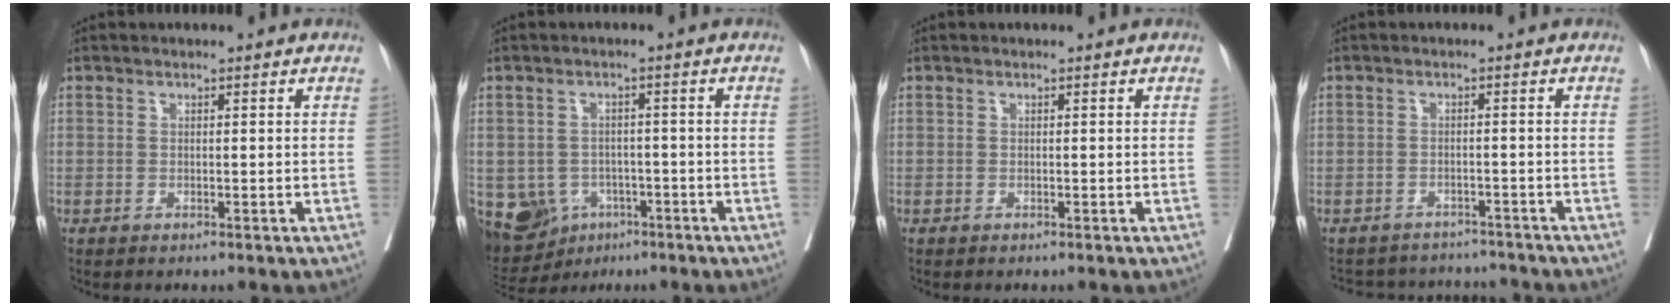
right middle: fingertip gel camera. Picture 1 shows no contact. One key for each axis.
{"total": 10.2, "fx": -4.3, "fy": 8.4, "fz": 3.8, "tx": -0.089, "ty": 0.007, "tz": -0.054}
{"total": 0.0}
{"total": 7.6, "fx": -7.1, "fy": 2.7, "fz": 0.0, "tx": 0.005, "ty": 0.019, "tz": -0.090}